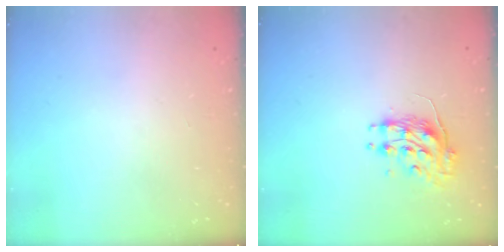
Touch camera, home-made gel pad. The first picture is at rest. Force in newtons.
{"total": 8.8, "press": 8.8, "slide": 0.0}